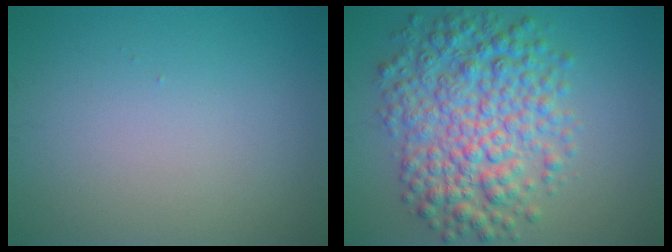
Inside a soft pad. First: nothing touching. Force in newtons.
{"total": 8.0, "press": 8.0, "slide": 0.1}